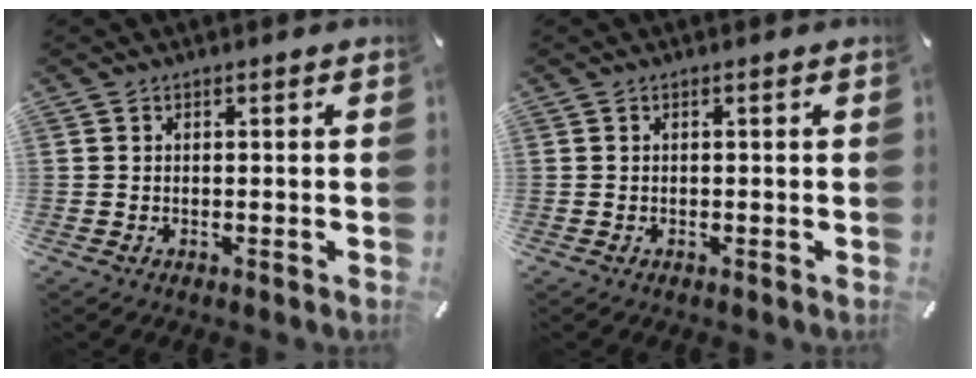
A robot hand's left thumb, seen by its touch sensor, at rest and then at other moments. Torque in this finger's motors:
{"motor_torque": [-0.20, -0.14, 0.01, 0.02, 0.00]}